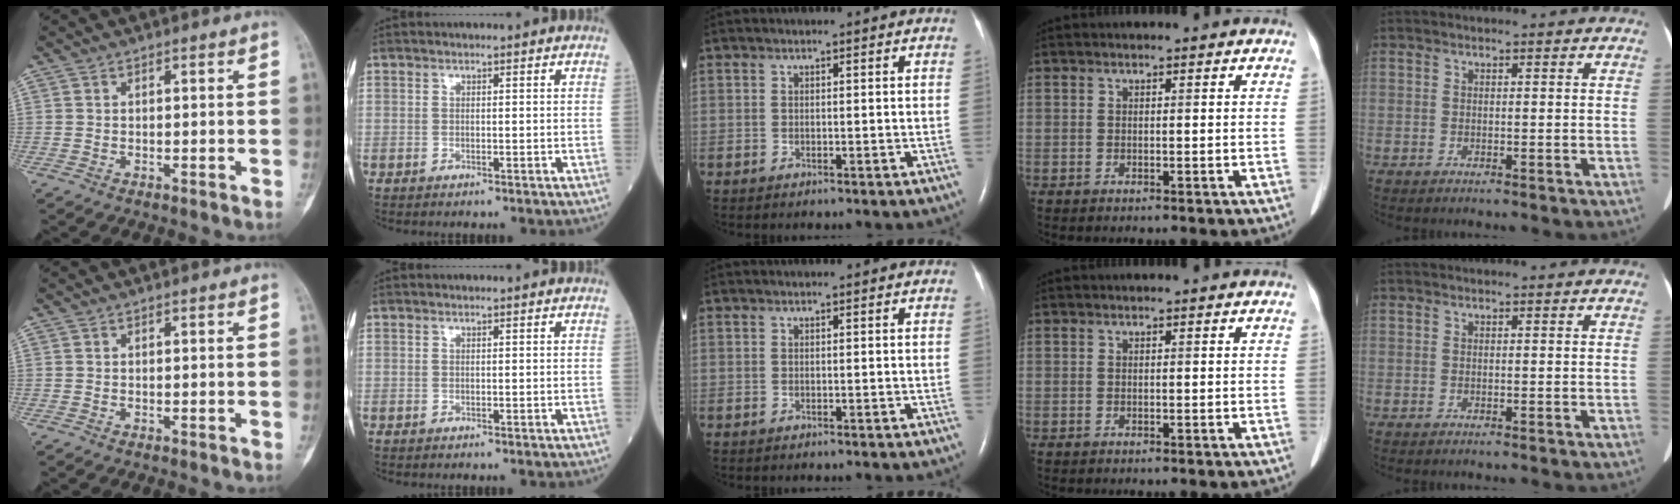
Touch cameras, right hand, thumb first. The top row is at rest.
{}